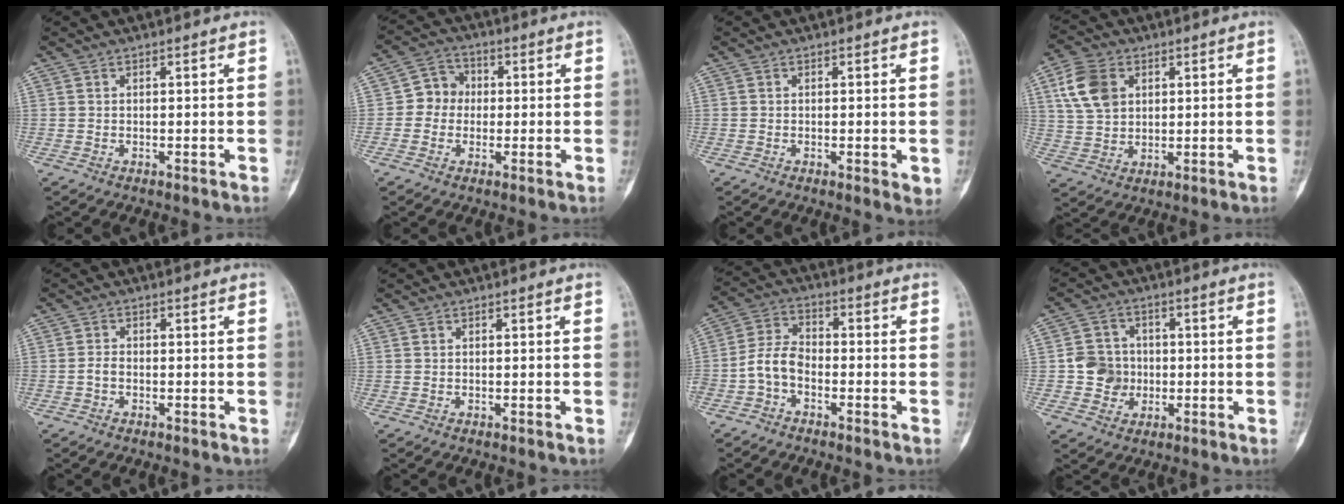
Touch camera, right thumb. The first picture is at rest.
{"total": 5.8, "force": [-0.3, 5.3, 2.4], "torque": [-0.010, 0.015, -0.019]}
{"total": 2.3, "force": [-0.3, 0.7, 2.2], "torque": [-0.029, -0.007, -0.006]}
{"total": 9.5, "force": [3.4, 6.8, 5.7], "torque": [-0.098, -0.002, 0.067]}
{"total": 1.3, "force": [-0.5, 0.8, 0.8], "torque": [-0.014, 0.006, -0.013]}
{"total": 0.0}
{"total": 6.1, "force": [-2.4, 4.0, 3.9], "torque": [-0.072, 0.033, -0.059]}
{"total": 6.9, "force": [-0.9, 6.4, 2.3], "torque": [-0.010, 0.012, -0.019]}